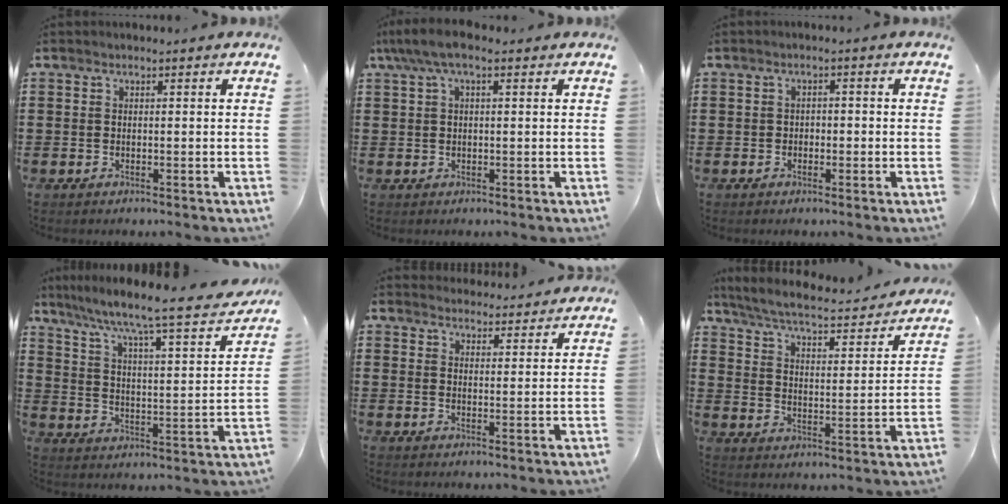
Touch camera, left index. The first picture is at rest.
{"total": 3.8, "force": [1.4, 1.2, 3.3], "torque": [-0.072, 0.006, 0.021]}
{"total": 1.2, "force": [-0.7, 0.9, 0.5], "torque": [-0.014, 0.002, -0.016]}
{"total": 6.2, "force": [5.4, -0.6, 3.1], "torque": [-0.086, -0.053, 0.077]}
{"total": 3.4, "force": [3.4, 0.3, -0.1], "torque": [-0.001, -0.019, 0.063]}
{"total": 4.9, "force": [4.5, 0.0, 1.9], "torque": [-0.061, -0.035, 0.070]}